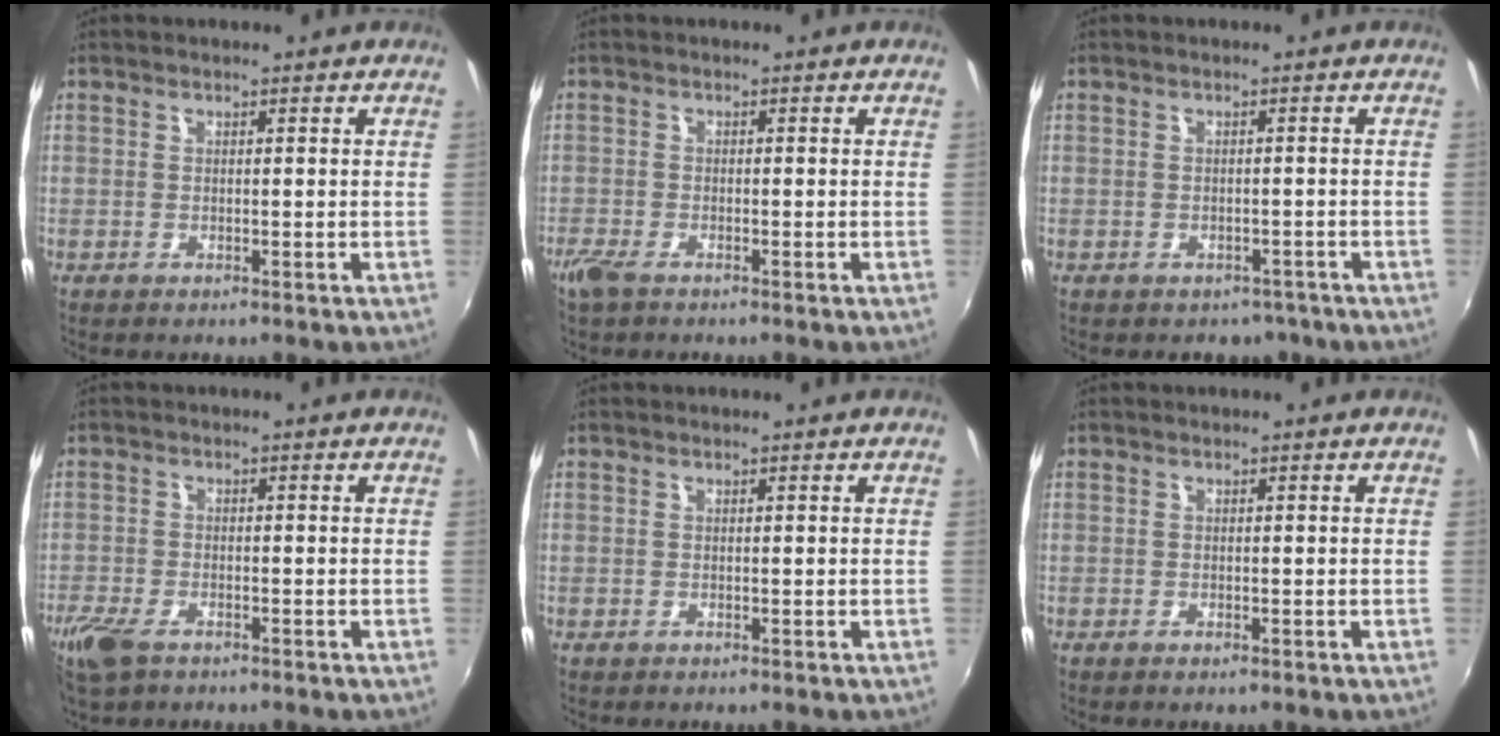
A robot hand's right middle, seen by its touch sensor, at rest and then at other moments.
{"total": 3.0, "force": [-2.2, 0.9, 1.8], "torque": [-0.043, -0.009, -0.046]}
{"total": 4.3, "force": [-3.0, 2.8, 1.1], "torque": [-0.021, -0.002, -0.032]}
{"total": 6.1, "force": [-4.2, 2.5, 3.6], "torque": [-0.096, -0.018, -0.083]}
{"total": 0.0}
{"total": 0.5, "force": [-0.4, 0.2, 0.3], "torque": [-0.005, -0.003, -0.008]}